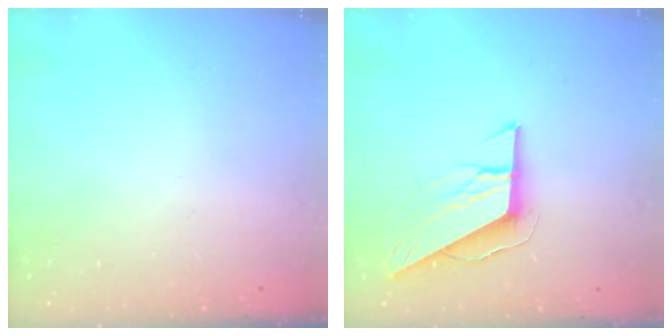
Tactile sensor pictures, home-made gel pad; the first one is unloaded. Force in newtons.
{"total": 8.8, "press": 8.8, "slide": 0.5}